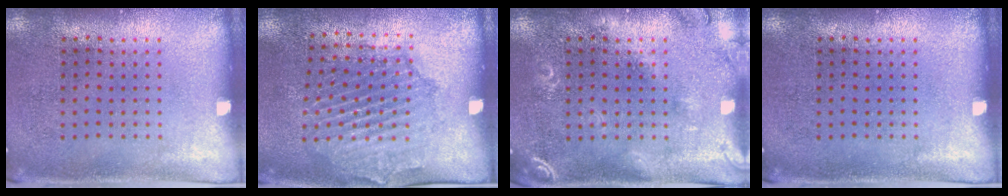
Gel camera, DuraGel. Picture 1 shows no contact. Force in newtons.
{"total": 1.5, "press": 1.5, "slide": 0.4}
{"total": 2.5, "press": 2.4, "slide": 0.5}
{"total": 0.0}